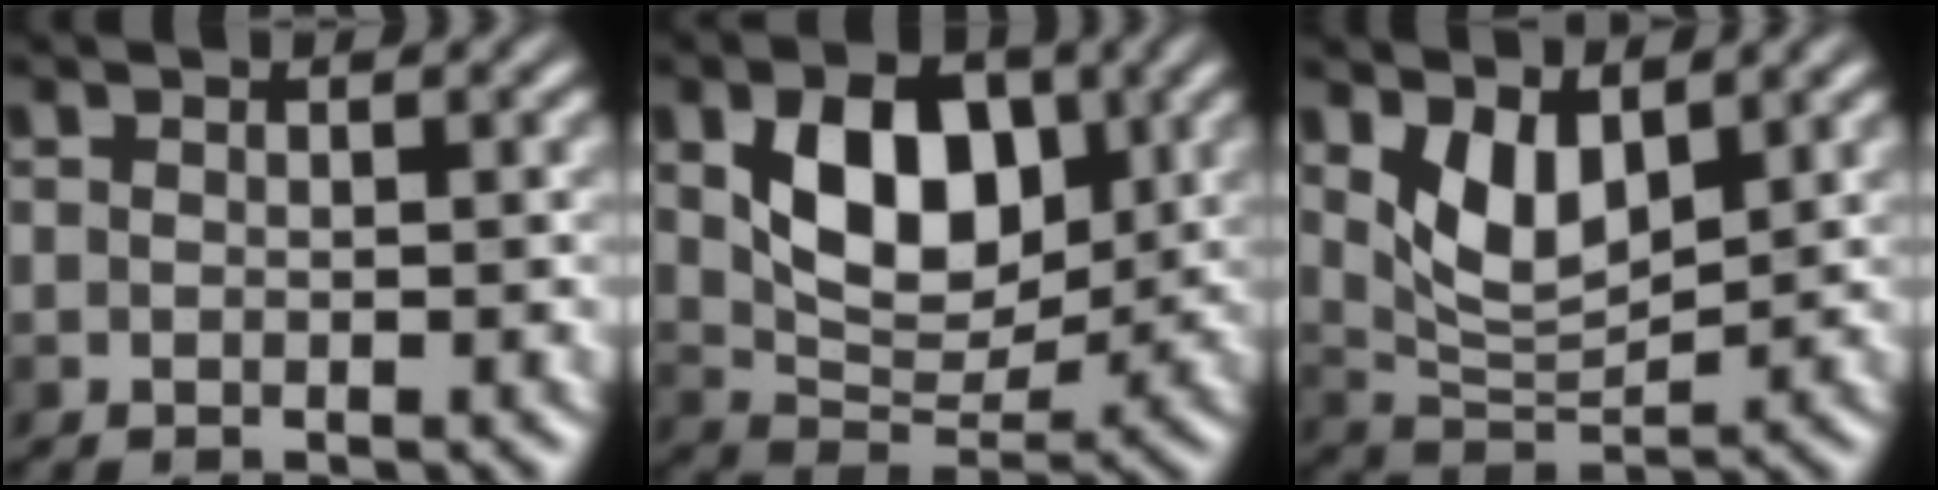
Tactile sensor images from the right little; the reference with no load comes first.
{"total": 7.1, "force": [1.2, 4.7, 5.2], "torque": [-0.092, -0.006, 0.021]}
{"total": 3.9, "force": [1.6, 1.9, 3.0], "torque": [-0.066, -0.012, 0.031]}